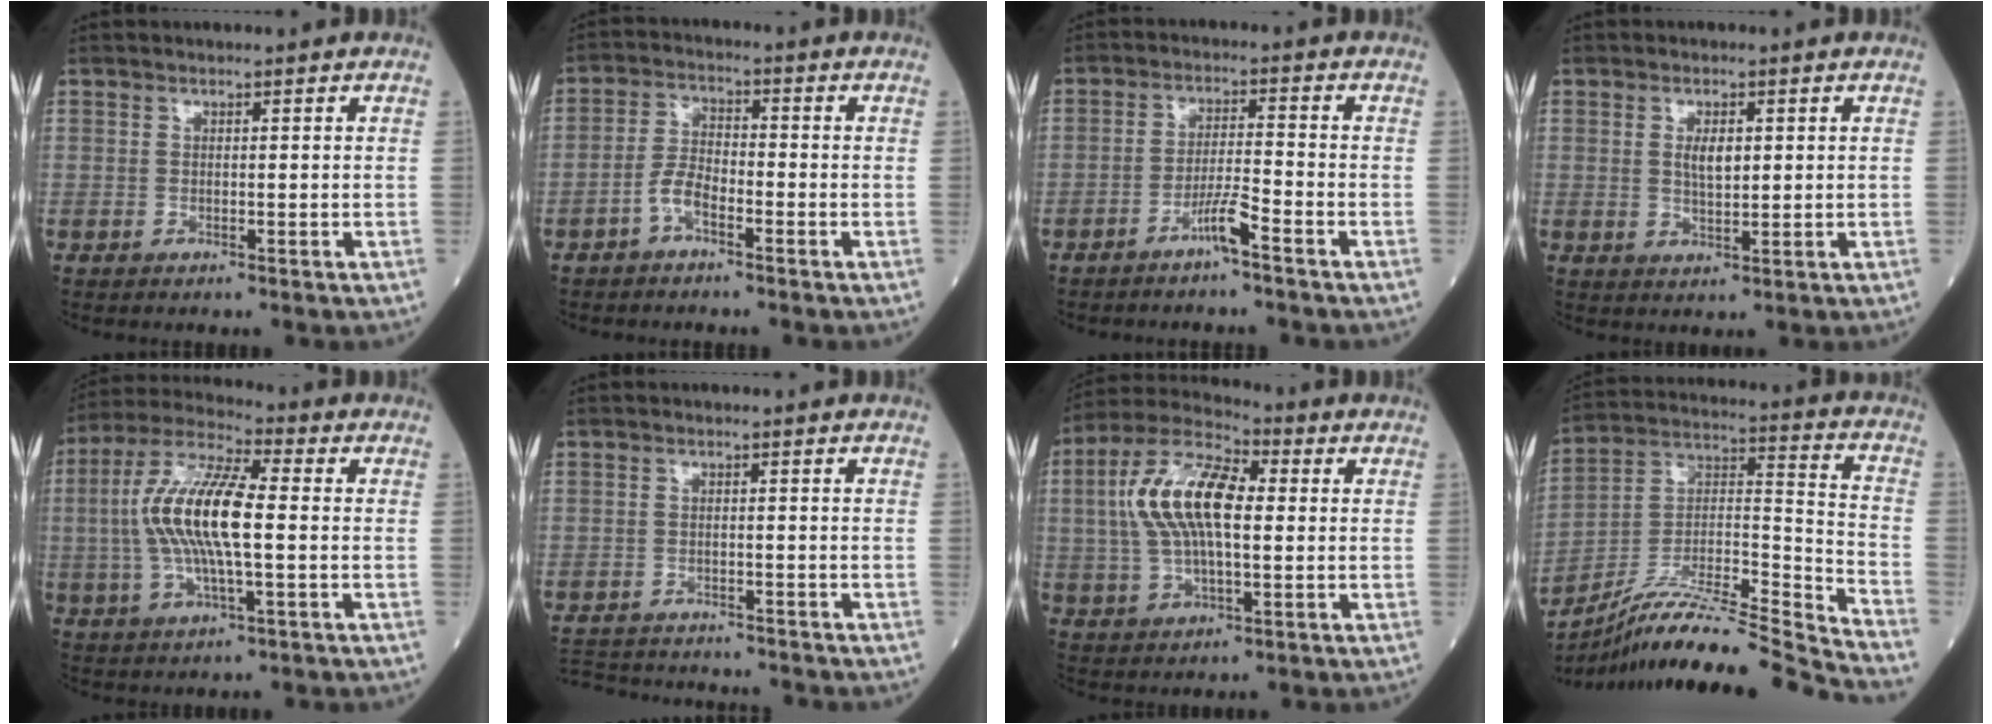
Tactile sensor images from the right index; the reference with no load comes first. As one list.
[{"total": 4.3, "force": [-2.4, 1.7, 3.1], "torque": [-0.065, 0.009, -0.050]}, {"total": 4.3, "force": [-3.0, -0.2, 3.1], "torque": [-0.061, 0.001, -0.058]}, {"total": 3.2, "force": [0.7, 1.2, 2.9], "torque": [-0.052, 0.000, 0.012]}, {"total": 13.5, "force": [-0.2, 2.8, 13.2], "torque": [-0.276, 0.013, -0.008]}, {"total": 9.3, "force": [-8.9, 1.8, 2.1], "torque": [-0.043, 0.001, -0.130]}, {"total": 13.5, "force": [1.6, 5.2, 12.3], "torque": [-0.262, 0.026, 0.026]}, {"total": 22.3, "force": [-20.0, -1.9, 9.6], "torque": [-0.170, 0.004, -0.342]}]